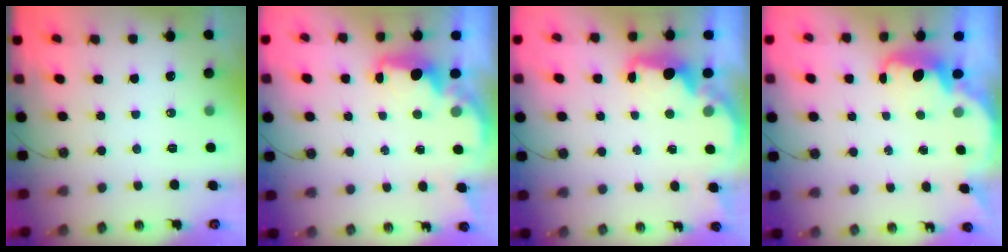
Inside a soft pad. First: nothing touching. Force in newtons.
{"total": 2.3, "press": 2.2, "slide": 0.7}
{"total": 2.4, "press": 2.3, "slide": 0.9}
{"total": 2.5, "press": 2.5, "slide": 0.6}